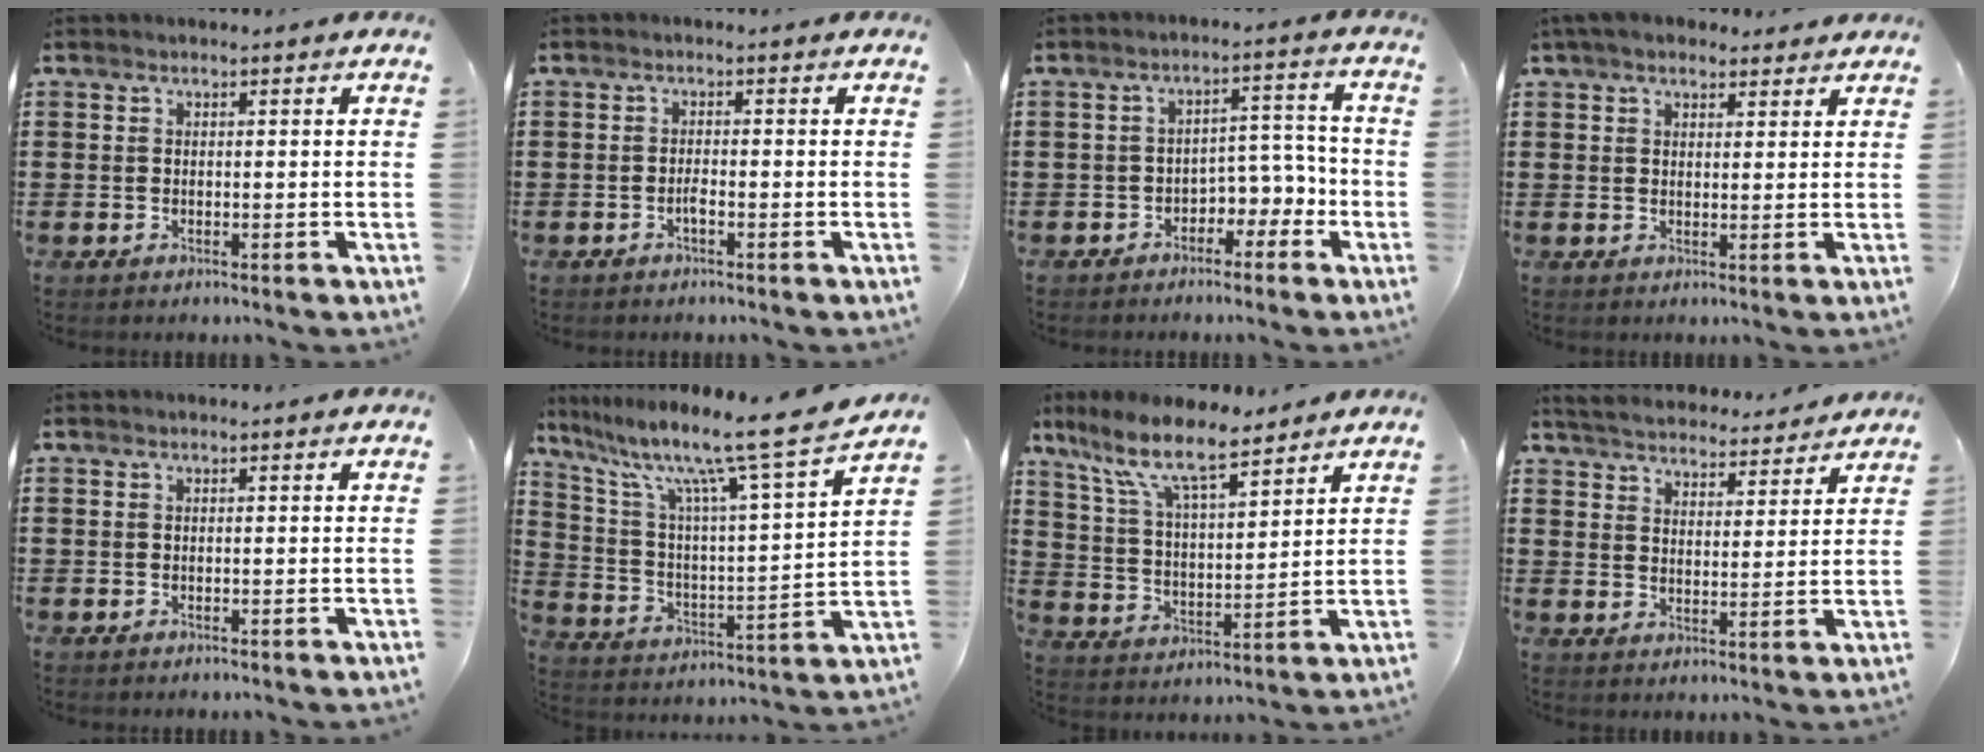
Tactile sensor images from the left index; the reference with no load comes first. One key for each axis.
{"total": 1.4, "fx": -0.7, "fy": 0.2, "fz": 1.2, "tx": -0.024, "ty": -0.001, "tz": -0.012}
{"total": 4.4, "fx": -3.2, "fy": 2.4, "fz": 2.0, "tx": -0.040, "ty": 0.012, "tz": -0.066}
{"total": 4.2, "fx": 3.4, "fy": 1.8, "fz": 1.8, "tx": -0.045, "ty": 0.003, "tz": 0.063}
{"total": 0.0}
{"total": 12.4, "fx": 10.1, "fy": -0.4, "fz": 7.2, "tx": -0.158, "ty": -0.078, "tz": 0.156}
{"total": 10.0, "fx": 7.8, "fy": 2.2, "fz": 5.9, "tx": -0.139, "ty": -0.027, "tz": 0.139}
{"total": 4.6, "fx": 4.6, "fy": 0.2, "fz": 0.2, "tx": -0.028, "ty": -0.028, "tz": 0.078}